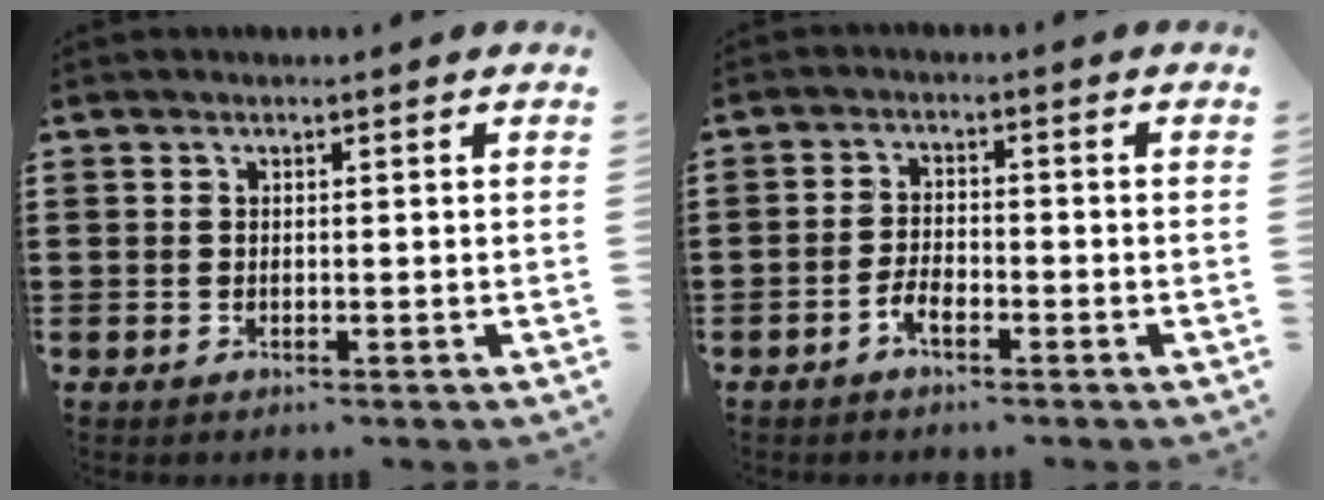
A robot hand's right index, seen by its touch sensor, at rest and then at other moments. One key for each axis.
{"total": 2.8, "fx": -1.9, "fy": 1.2, "fz": 1.8, "tx": -0.040, "ty": 0.003, "tz": -0.039}